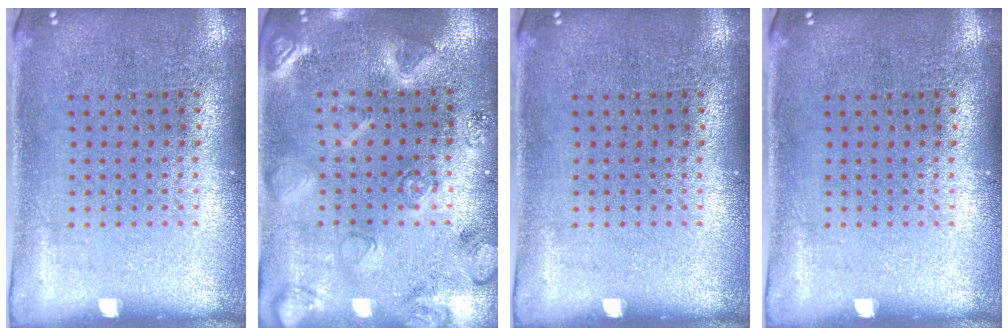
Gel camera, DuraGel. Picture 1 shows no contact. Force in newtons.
{"total": 2.7, "press": 2.7, "slide": 0.4}
{"total": 0.0}
{"total": 0.0}